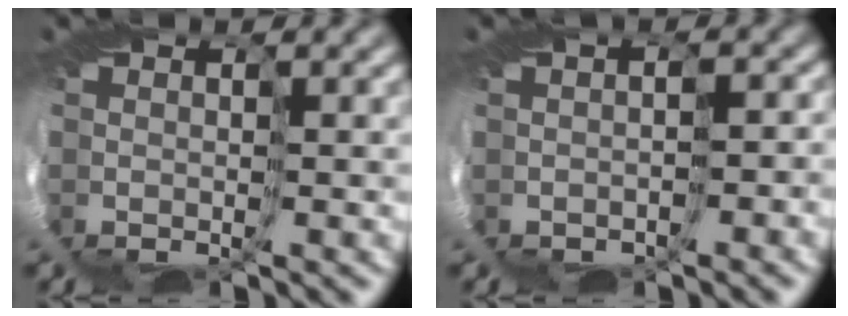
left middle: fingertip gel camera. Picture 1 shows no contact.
{"total": 2.6, "force": [-1.2, 1.6, 1.7], "torque": [-0.013, -0.006, 0.004]}